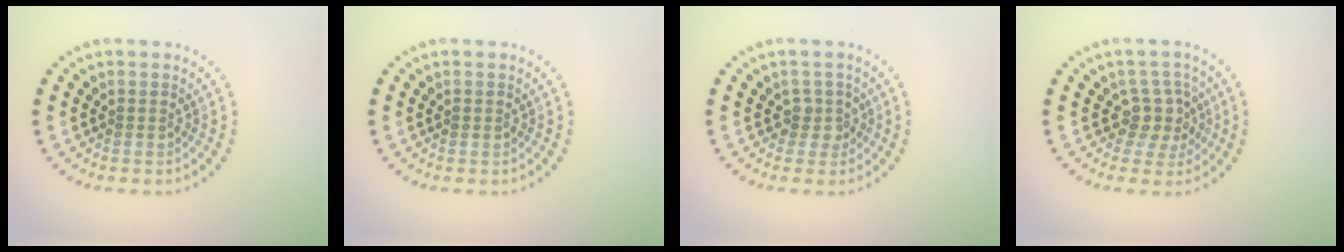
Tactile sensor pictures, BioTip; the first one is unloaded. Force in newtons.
{"total": 0.8, "press": 0.7, "slide": 0.1}
{"total": 1.9, "press": 1.4, "slide": 1.2}
{"total": 2.9, "press": 2.4, "slide": 1.7}